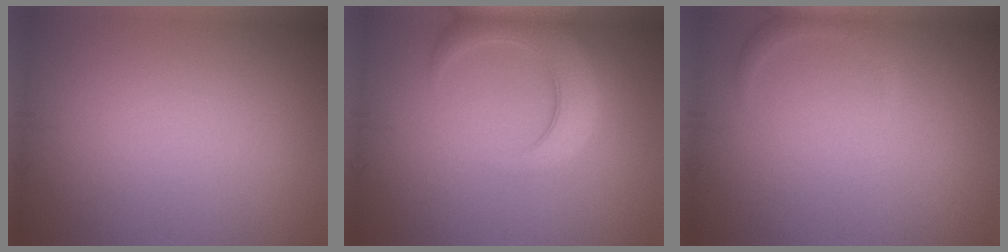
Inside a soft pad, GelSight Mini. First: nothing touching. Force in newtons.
{"total": 5.8, "press": 5.8, "slide": 0.5}
{"total": 1.2, "press": 1.2, "slide": 0.2}